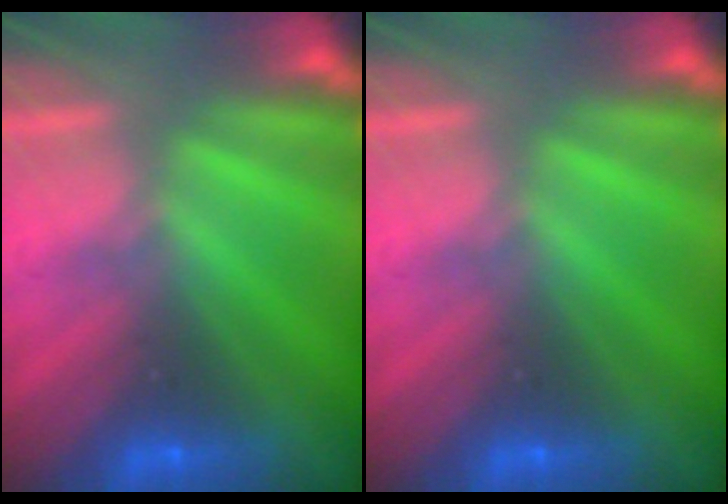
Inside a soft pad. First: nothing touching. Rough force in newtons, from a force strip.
{"total": 0.0}